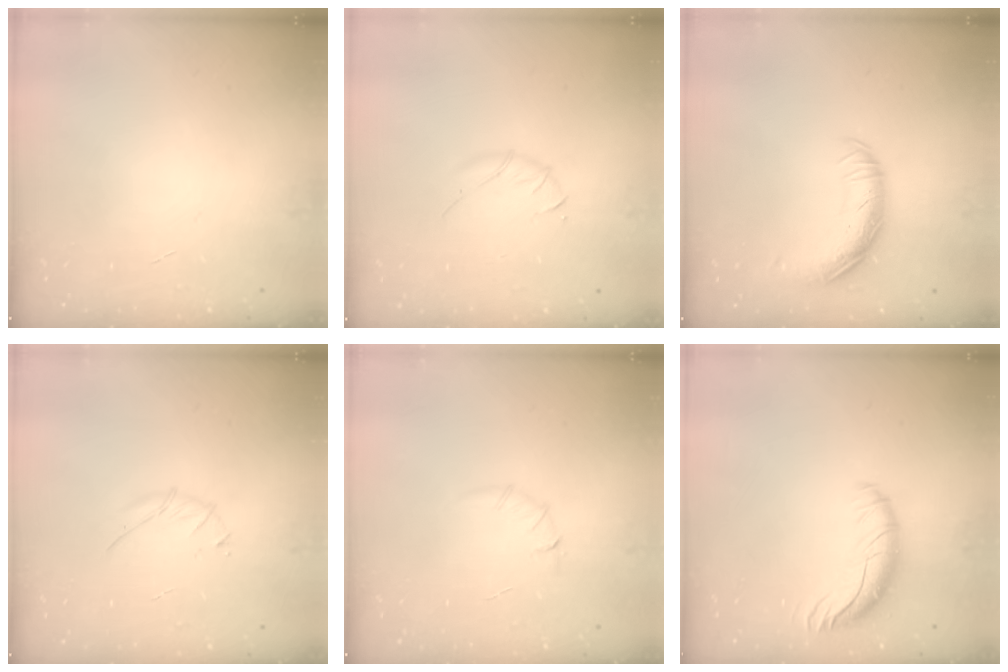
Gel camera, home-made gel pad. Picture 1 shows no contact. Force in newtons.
{"total": 3.8, "press": 3.7, "slide": 1.0}
{"total": 14.7, "press": 14.7, "slide": 0.4}
{"total": 3.5, "press": 3.4, "slide": 0.9}
{"total": 4.2, "press": 4.0, "slide": 1.3}
{"total": 11.2, "press": 10.9, "slide": 2.5}